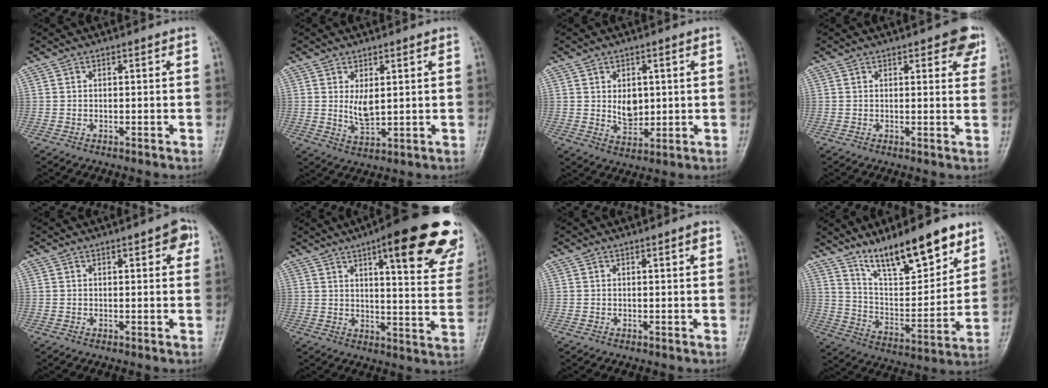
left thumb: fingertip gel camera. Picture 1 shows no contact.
{"total": 5.0, "force": [1.3, 2.5, 4.1], "torque": [-0.063, -0.019, 0.032]}
{"total": 5.4, "force": [0.9, 3.8, 3.7], "torque": [-0.040, -0.013, 0.024]}
{"total": 5.3, "force": [3.0, 2.1, 3.9], "torque": [-0.024, -0.010, 0.029]}
{"total": 3.8, "force": [1.7, 1.4, 3.1], "torque": [-0.028, 0.000, 0.014]}
{"total": 24.7, "force": [14.6, 6.1, 19.0], "torque": [-0.213, -0.045, 0.180]}
{"total": 1.3, "force": [0.6, 0.1, 1.1], "torque": [-0.018, 0.000, 0.009]}
{"total": 18.1, "force": [12.7, 5.2, 11.7], "torque": [-0.153, -0.071, 0.226]}